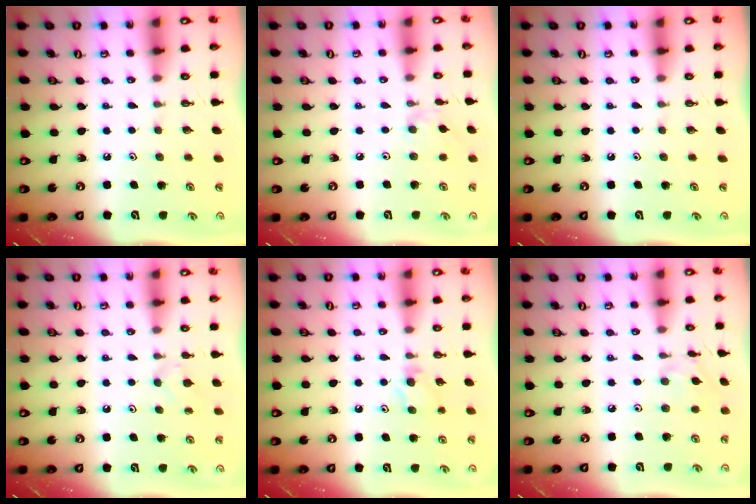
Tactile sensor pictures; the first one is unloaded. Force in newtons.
{"total": 1.3, "press": 1.2, "slide": 0.4}
{"total": 0.0}
{"total": 3.5, "press": 3.5, "slide": 0.6}
{"total": 4.9, "press": 4.8, "slide": 0.8}
{"total": 4.5, "press": 4.5, "slide": 0.5}